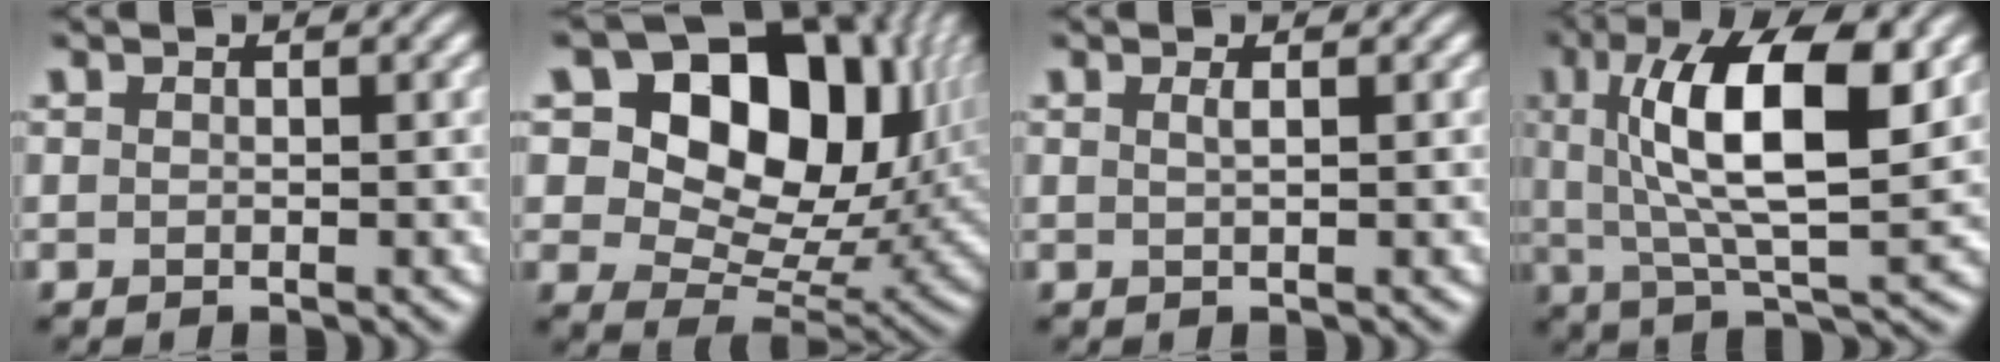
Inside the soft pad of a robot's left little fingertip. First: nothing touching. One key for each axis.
{"total": 18.2, "fx": 6.4, "fy": 12.1, "fz": 12.0, "tx": -0.189, "ty": 0.038, "tz": 0.103}
{"total": 1.0, "fx": 0.3, "fy": 0.3, "fz": 0.9, "tx": -0.010, "ty": 0.004, "tz": 0.003}
{"total": 11.4, "fx": 3.1, "fy": 3.5, "fz": 10.4, "tx": -0.174, "ty": 0.007, "tz": 0.054}